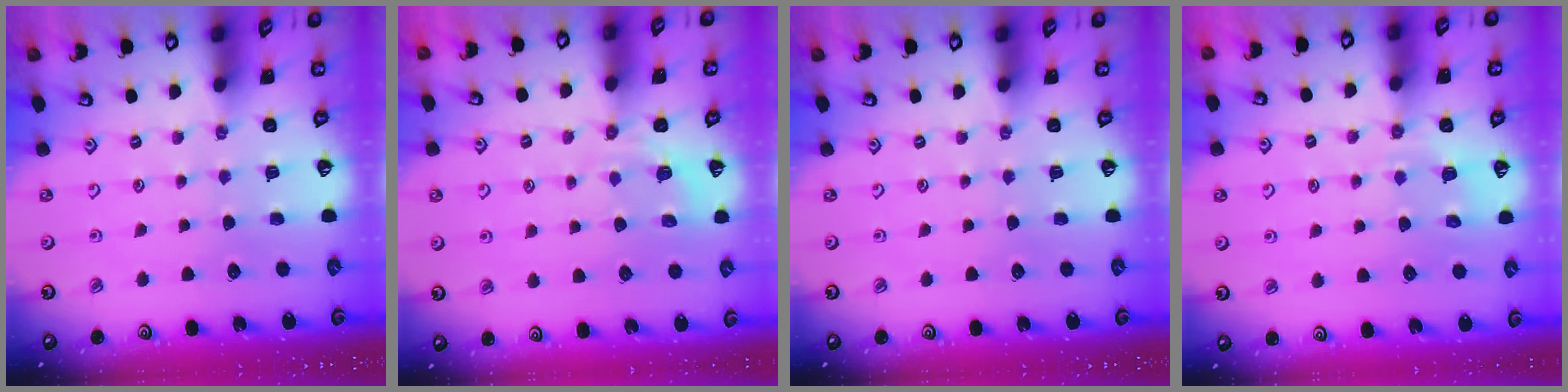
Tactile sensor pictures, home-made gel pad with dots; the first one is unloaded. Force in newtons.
{"total": 4.3, "press": 3.8, "slide": 2.0}
{"total": 0.0}
{"total": 5.2, "press": 5.1, "slide": 1.1}